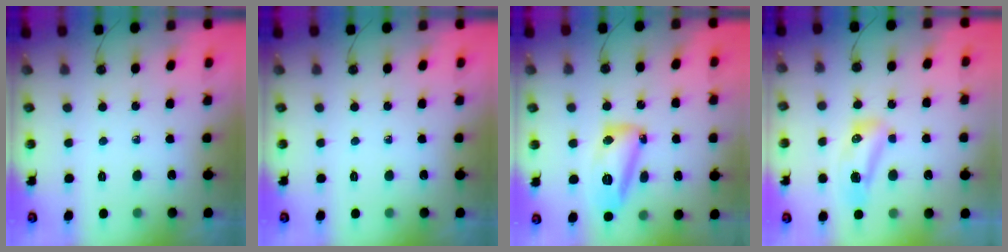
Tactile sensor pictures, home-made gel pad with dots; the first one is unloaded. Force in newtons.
{"total": 0.0}
{"total": 13.4, "press": 13.3, "slide": 1.2}
{"total": 9.0, "press": 8.9, "slide": 1.8}